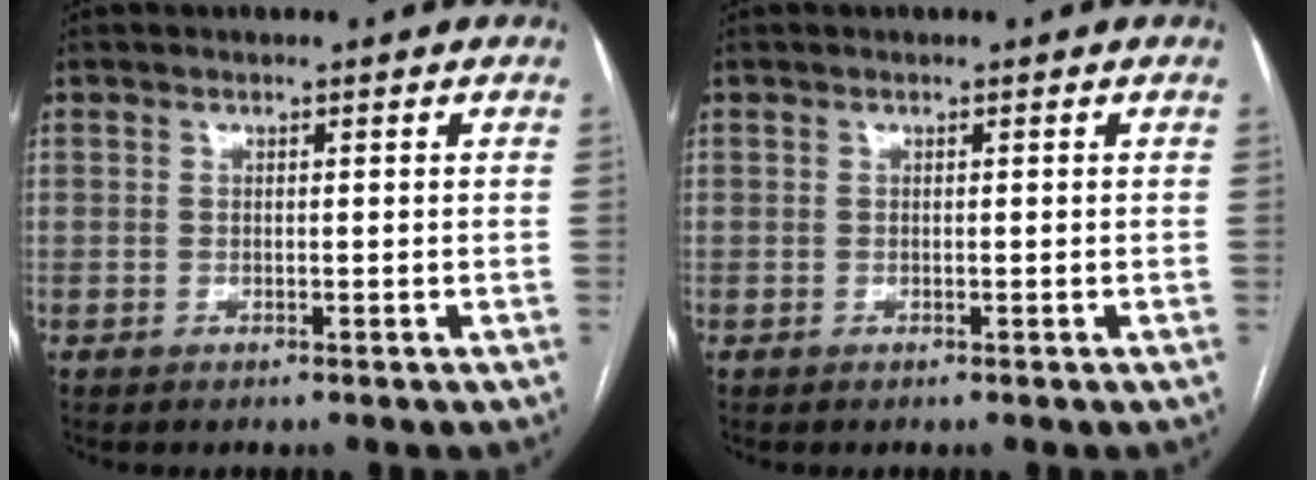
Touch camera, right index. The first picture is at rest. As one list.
[{"total": 0.0}]